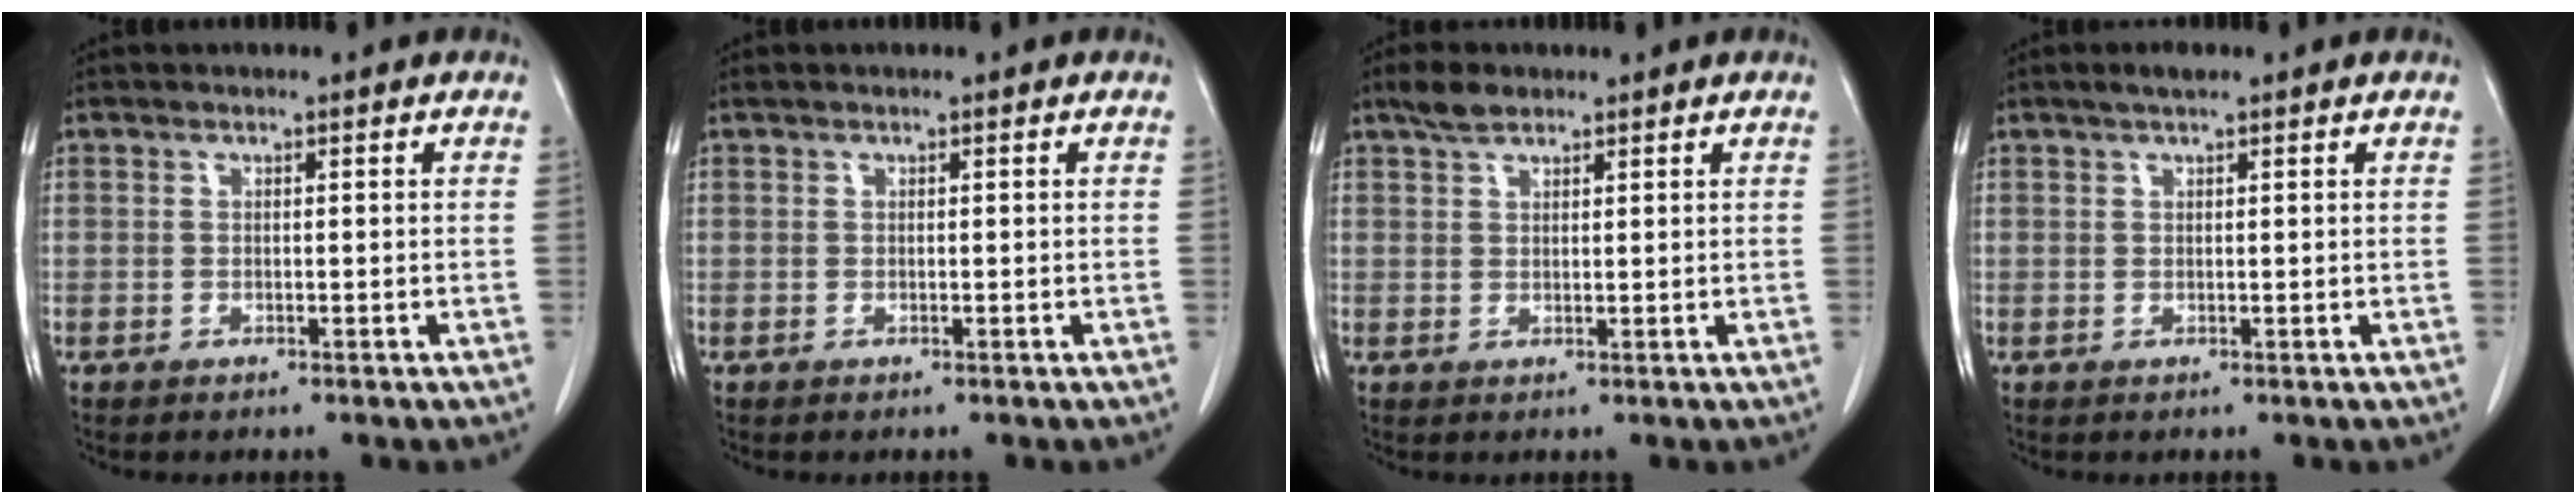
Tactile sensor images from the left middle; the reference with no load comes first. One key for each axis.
{"total": 0.0}
{"total": 2.9, "fx": 2.2, "fy": 1.1, "fz": 1.3, "tx": -0.032, "ty": 0.007, "tz": 0.041}
{"total": 1.8, "fx": 1.3, "fy": 0.2, "fz": 1.2, "tx": -0.027, "ty": 0.008, "tz": 0.023}